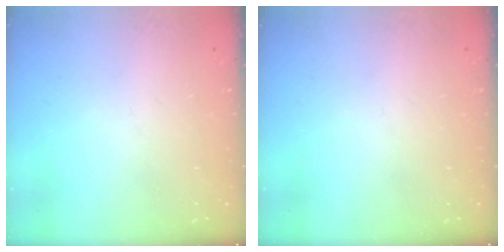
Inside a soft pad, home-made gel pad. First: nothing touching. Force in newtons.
{"total": 0.0}